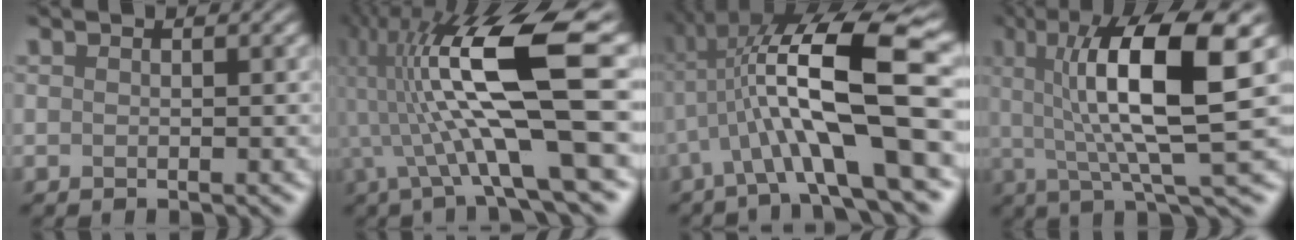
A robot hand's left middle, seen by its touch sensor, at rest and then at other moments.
{"total": 12.9, "force": [1.3, 2.2, 12.7], "torque": [-0.253, 0.011, 0.040]}
{"total": 11.7, "force": [-0.3, 2.9, 11.3], "torque": [-0.208, 0.020, 0.002]}
{"total": 9.7, "force": [2.1, 1.6, 9.3], "torque": [-0.155, 0.003, 0.050]}